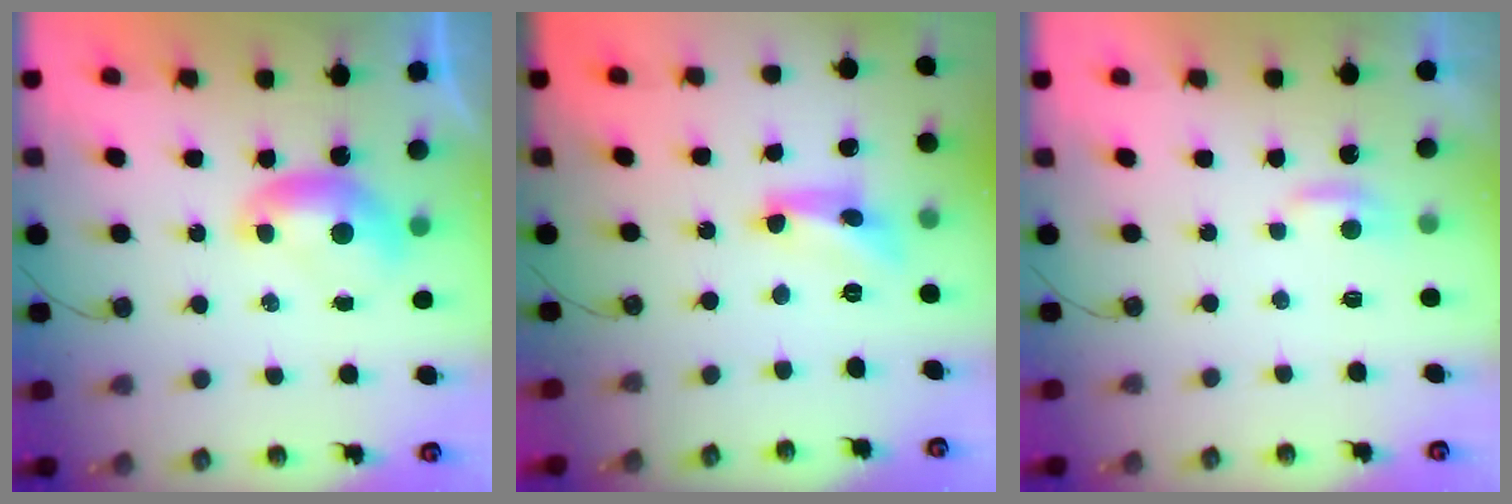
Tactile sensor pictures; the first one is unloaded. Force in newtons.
{"total": 6.4, "press": 6.4, "slide": 0.4}
{"total": 2.2, "press": 2.2, "slide": 0.3}